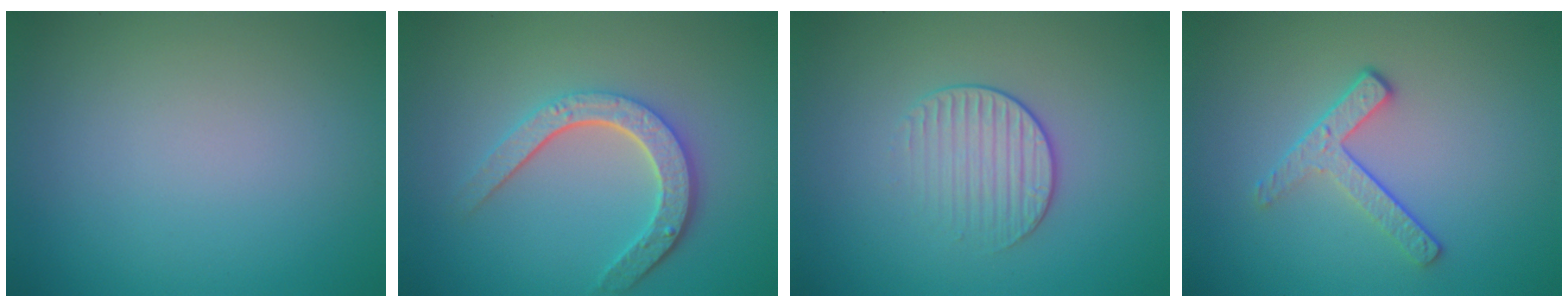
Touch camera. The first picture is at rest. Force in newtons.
{"total": 4.5, "press": 3.5, "slide": 2.9}
{"total": 2.0, "press": 1.4, "slide": 1.4}
{"total": 2.3, "press": 1.7, "slide": 1.6}